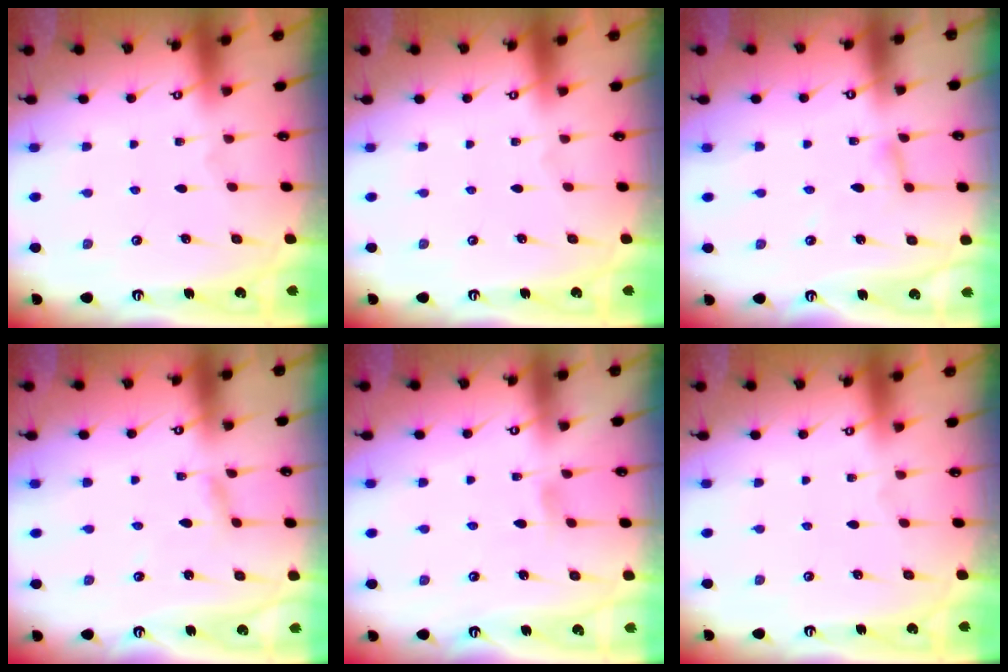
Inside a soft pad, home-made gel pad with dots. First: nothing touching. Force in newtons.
{"total": 0.0}
{"total": 2.8, "press": 2.8, "slide": 0.2}
{"total": 1.9, "press": 1.9, "slide": 0.1}
{"total": 5.4, "press": 5.3, "slide": 0.7}
{"total": 0.0}